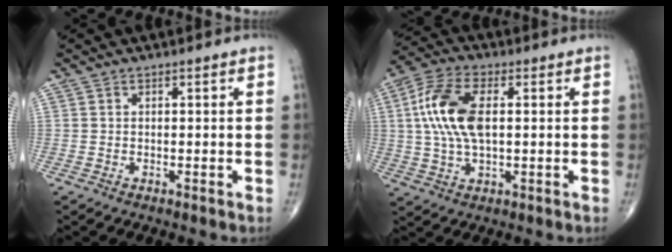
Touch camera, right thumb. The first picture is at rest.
{"total": 12.8, "force": [1.8, 6.3, 11.0], "torque": [-0.237, 0.013, 0.033]}